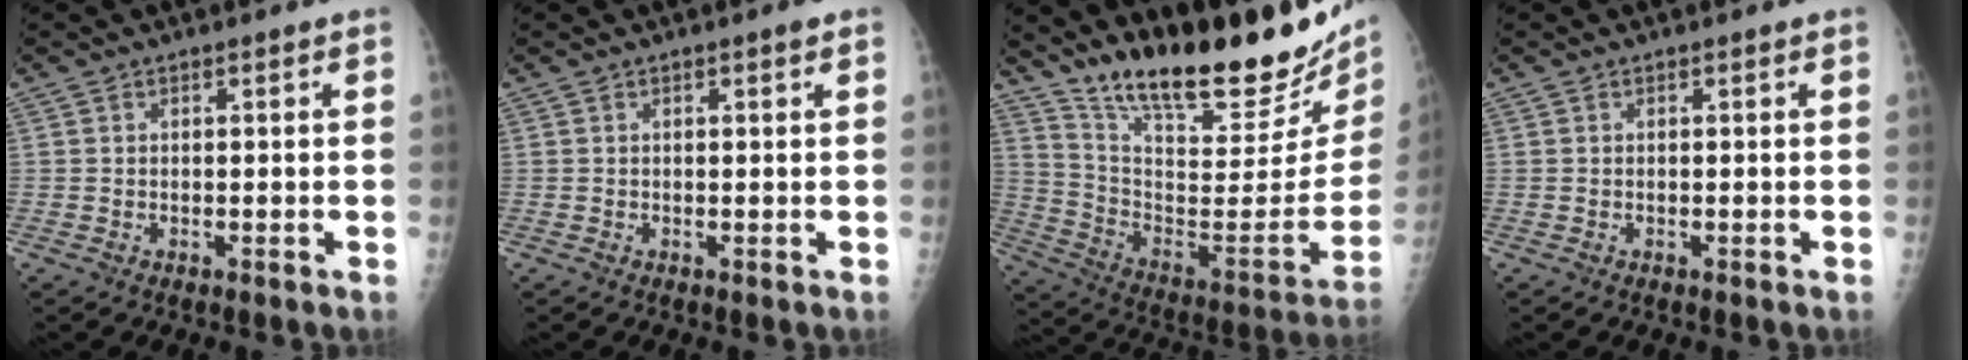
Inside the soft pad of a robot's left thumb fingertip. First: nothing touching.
{"total": 1.0, "force": [0.7, 0.1, 0.7], "torque": [-0.008, -0.002, 0.009]}
{"total": 30.5, "force": [23.2, 8.2, 18.0], "torque": [-0.254, -0.120, 0.352]}
{"total": 0.0}